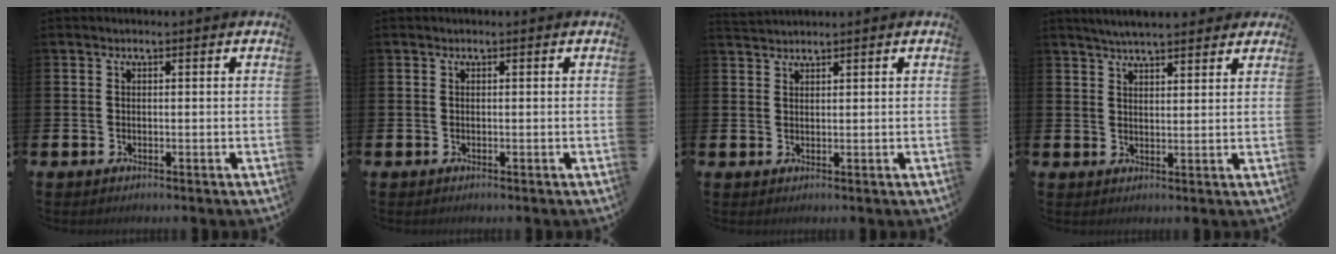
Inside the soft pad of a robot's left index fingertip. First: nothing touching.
{"total": 0.0}
{"total": 1.6, "force": [1.6, 0.1, 0.0], "torque": [0.001, -0.004, 0.029]}
{"total": 4.5, "force": [4.3, 0.7, 1.2], "torque": [-0.023, -0.015, 0.077]}